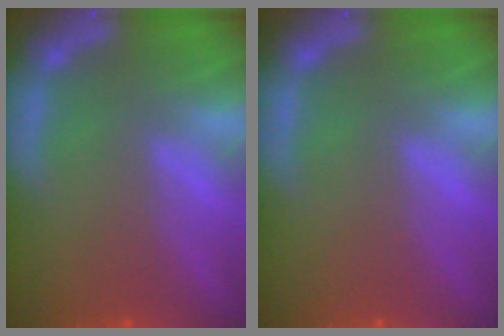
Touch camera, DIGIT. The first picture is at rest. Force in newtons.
{"total": 0.0}